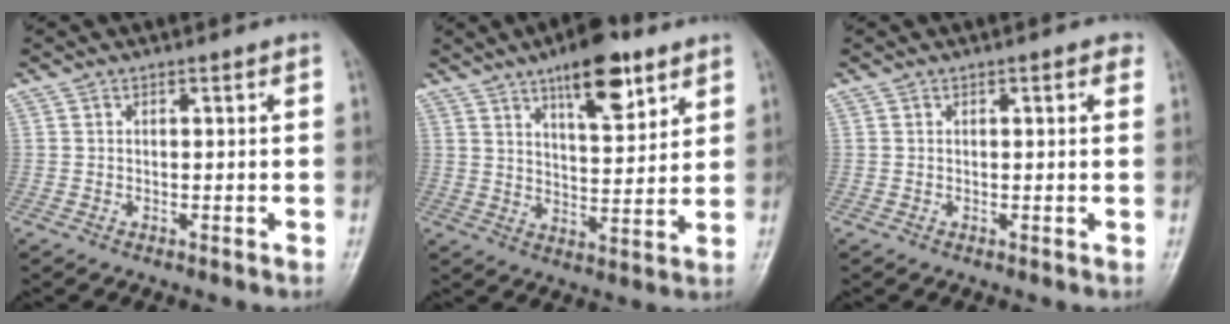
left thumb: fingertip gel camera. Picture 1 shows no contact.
{"total": 12.3, "force": [7.5, 4.5, 8.6], "torque": [-0.108, -0.042, 0.118]}
{"total": 1.8, "force": [0.9, 0.7, 1.4], "torque": [-0.011, 0.000, 0.007]}